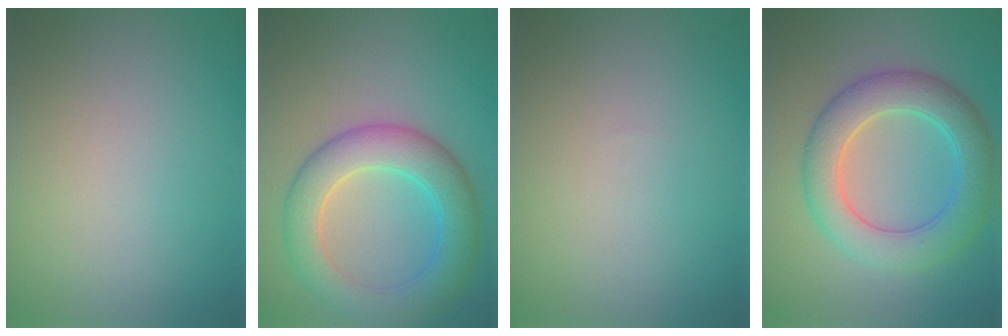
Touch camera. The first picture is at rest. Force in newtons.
{"total": 6.7, "press": 6.7, "slide": 0.1}
{"total": 0.0}
{"total": 6.6, "press": 6.6, "slide": 0.4}